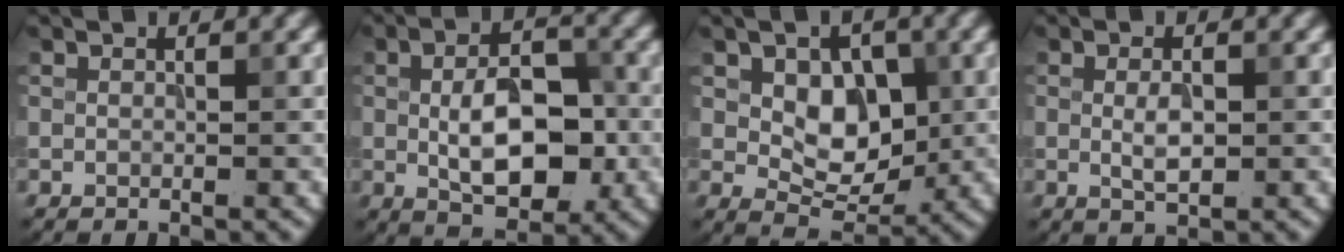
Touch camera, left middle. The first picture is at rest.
{"total": 7.1, "force": [-0.4, 3.8, 6.0], "torque": [-0.103, -0.002, -0.006]}
{"total": 5.1, "force": [0.5, 3.4, 3.7], "torque": [-0.052, -0.006, 0.013]}
{"total": 2.2, "force": [0.0, 1.0, 2.0], "torque": [-0.041, -0.004, 0.001]}